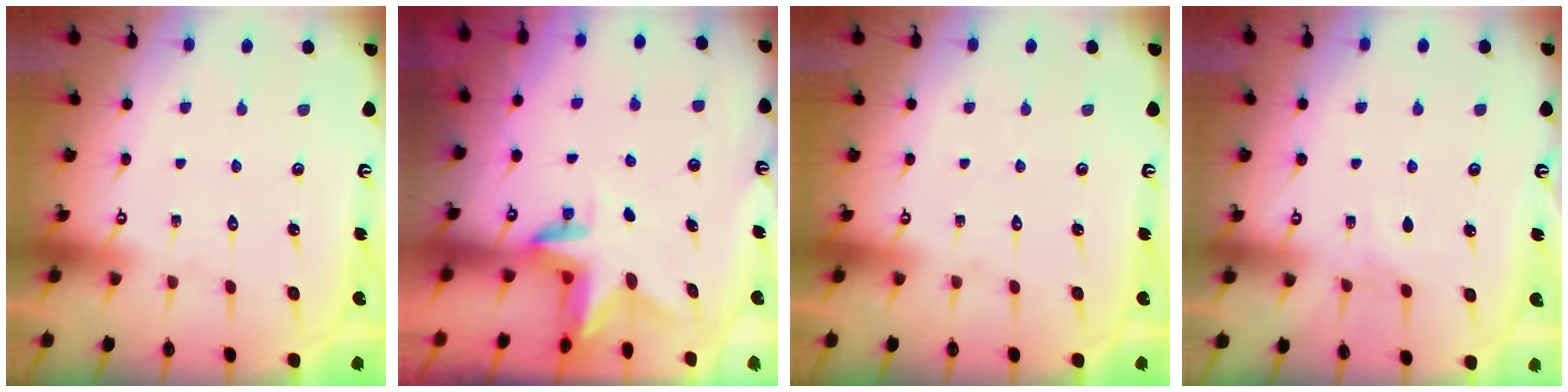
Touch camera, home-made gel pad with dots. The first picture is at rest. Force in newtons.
{"total": 2.9, "press": 2.9, "slide": 0.2}
{"total": 0.0}
{"total": 3.6, "press": 3.5, "slide": 0.5}